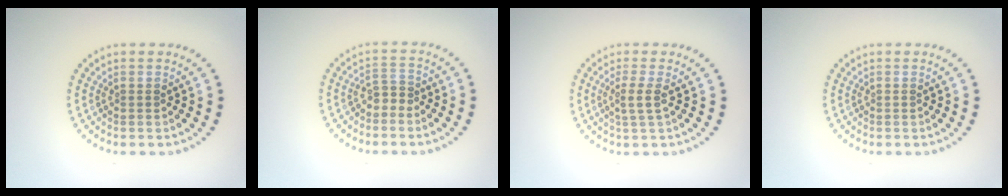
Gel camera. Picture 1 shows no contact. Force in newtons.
{"total": 1.6, "press": 1.2, "slide": 1.0}
{"total": 1.6, "press": 1.3, "slide": 1.0}
{"total": 0.0}